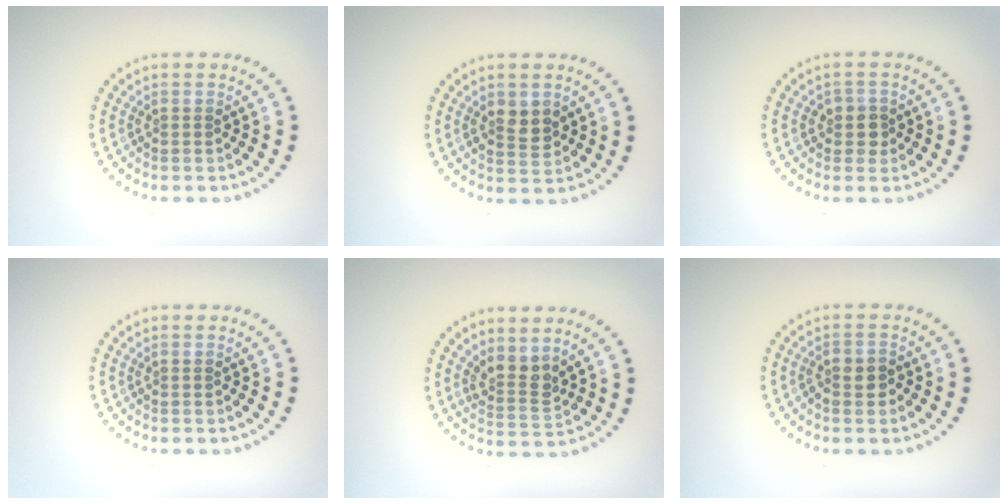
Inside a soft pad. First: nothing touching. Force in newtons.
{"total": 2.4, "press": 2.3, "slide": 0.4}
{"total": 1.8, "press": 1.6, "slide": 0.9}
{"total": 0.0}
{"total": 2.6, "press": 2.0, "slide": 1.7}
{"total": 2.0, "press": 1.9, "slide": 0.7}